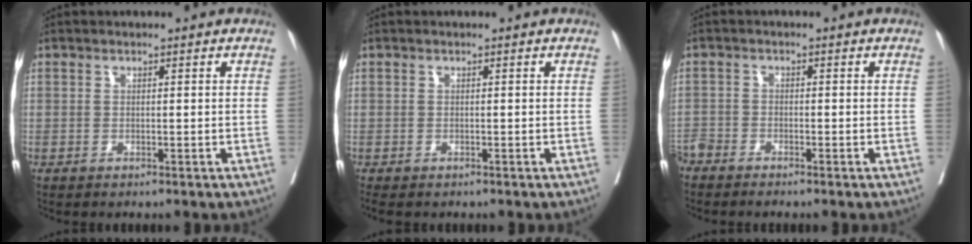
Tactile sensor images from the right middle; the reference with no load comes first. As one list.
[{"total": 2.4, "force": [-1.9, 0.9, 1.0], "torque": [-0.013, -0.007, -0.025]}, {"total": 3.2, "force": [-3.1, 0.4, 0.7], "torque": [-0.005, -0.007, -0.061]}]